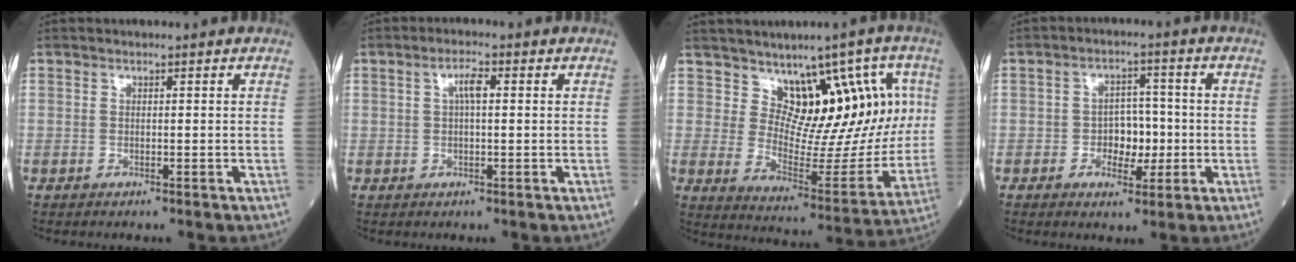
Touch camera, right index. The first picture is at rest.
{"total": 2.9, "force": [0.6, 0.7, 2.7], "torque": [-0.051, 0.008, 0.011]}
{"total": 13.8, "force": [6.0, 7.4, 10.0], "torque": [-0.118, 0.017, 0.105]}
{"total": 5.3, "force": [-1.1, 3.3, 4.0], "torque": [-0.056, 0.011, -0.016]}